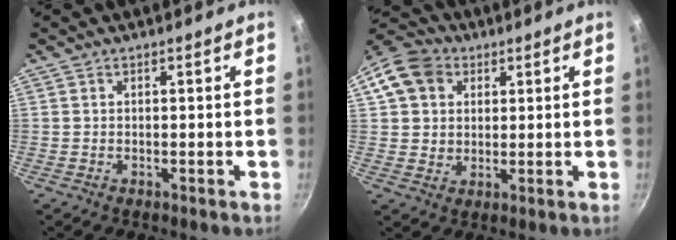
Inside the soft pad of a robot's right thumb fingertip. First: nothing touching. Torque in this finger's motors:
{"motor_torque": [-1.03, 1.17, 0.22, -0.29, 0.08]}